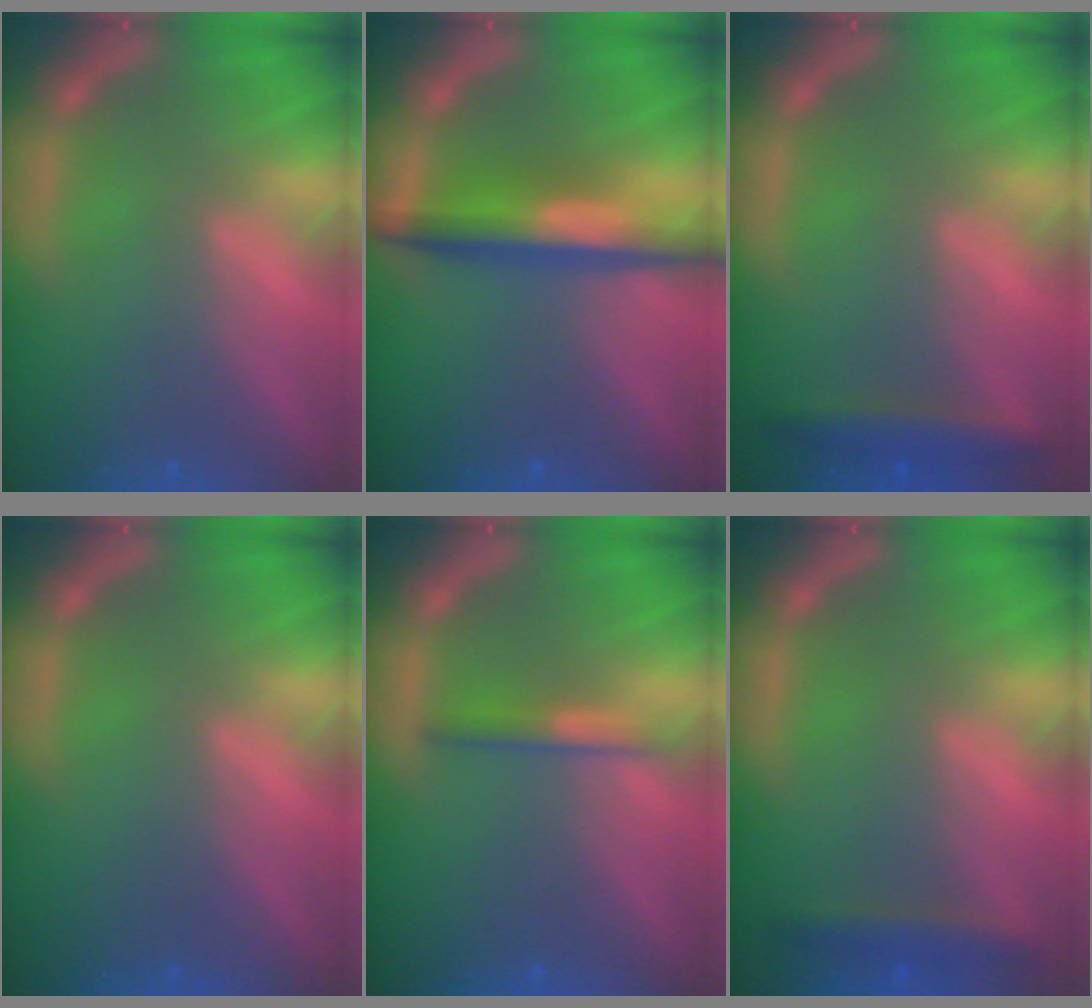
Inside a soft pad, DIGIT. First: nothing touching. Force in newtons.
{"total": 5.5}
{"total": 2.9}
{"total": 0.0}
{"total": 2.0}
{"total": 2.4}